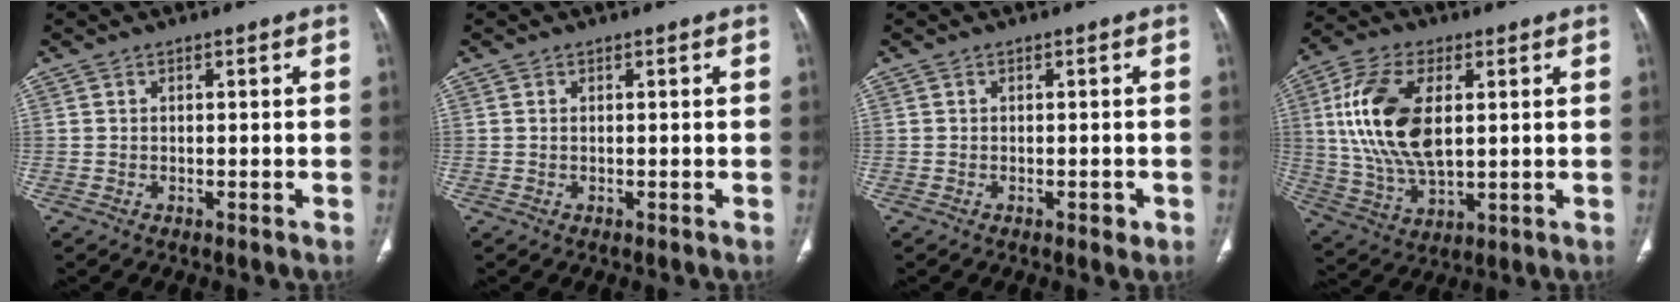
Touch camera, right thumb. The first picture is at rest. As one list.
[{"total": 0.0}, {"total": 1.4, "force": [-0.6, 0.8, 1.0], "torque": [-0.010, 0.000, -0.007]}, {"total": 17.1, "force": [3.1, 9.1, 14.2], "torque": [-0.280, -0.004, 0.061]}]